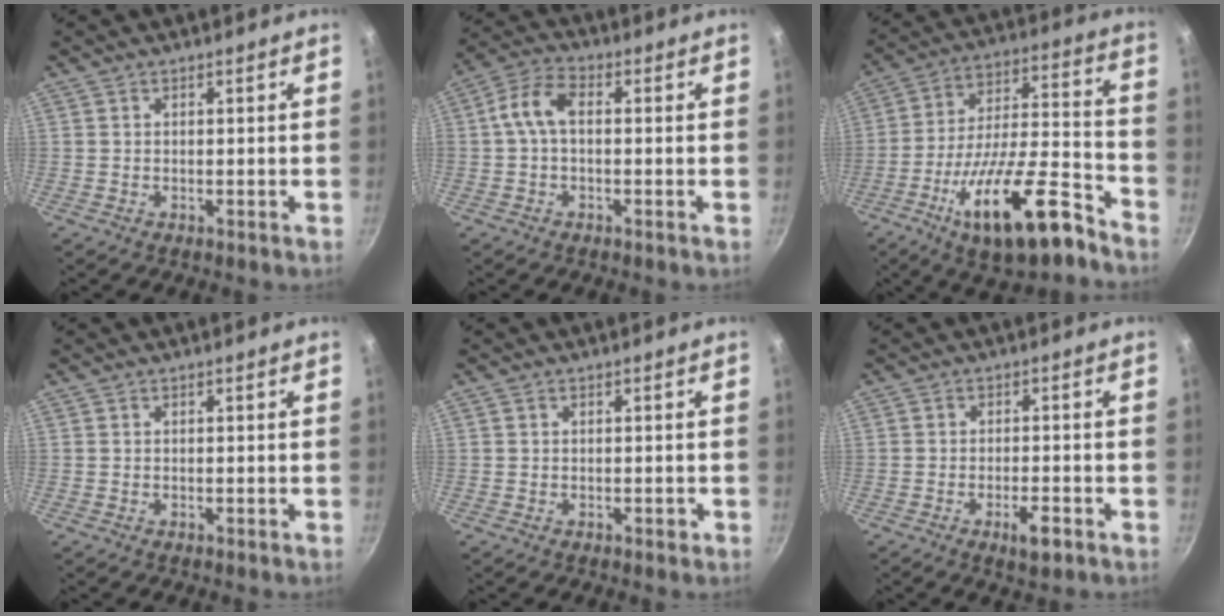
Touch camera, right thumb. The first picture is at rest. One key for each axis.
{"total": 6.8, "fx": 0.2, "fy": 3.8, "fz": 5.5, "tx": -0.116, "ty": 0.029, "tz": -0.008}
{"total": 21.4, "fx": -12.3, "fy": 6.8, "fz": 16.2, "tx": -0.239, "ty": 0.067, "tz": -0.205}
{"total": 0.0}
{"total": 1.1, "fx": -0.2, "fy": 0.7, "fz": 0.8, "tx": -0.005, "ty": 0.003, "tz": -0.003}
{"total": 4.2, "fx": -2.2, "fy": 1.3, "fz": 3.4, "tx": -0.050, "ty": 0.009, "tz": -0.033}